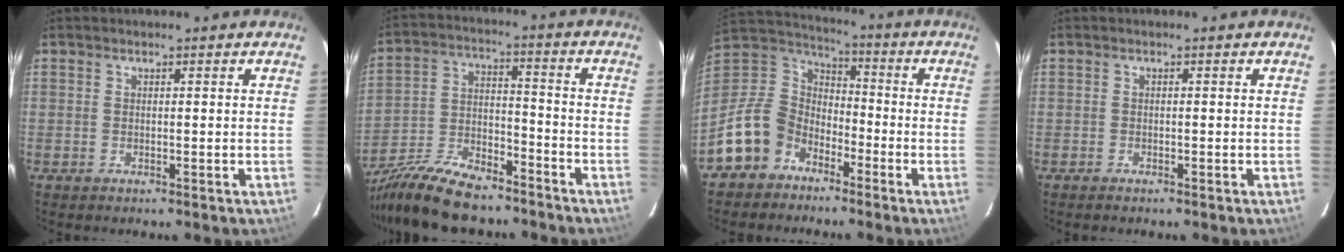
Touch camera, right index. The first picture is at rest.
{"total": 19.5, "force": [-15.8, 6.3, 9.5], "torque": [-0.199, -0.013, -0.271]}
{"total": 12.8, "force": [-8.2, 9.1, 3.8], "torque": [-0.103, 0.032, -0.154]}
{"total": 0.8, "force": [-0.7, 0.2, 0.2], "torque": [-0.007, 0.000, -0.013]}